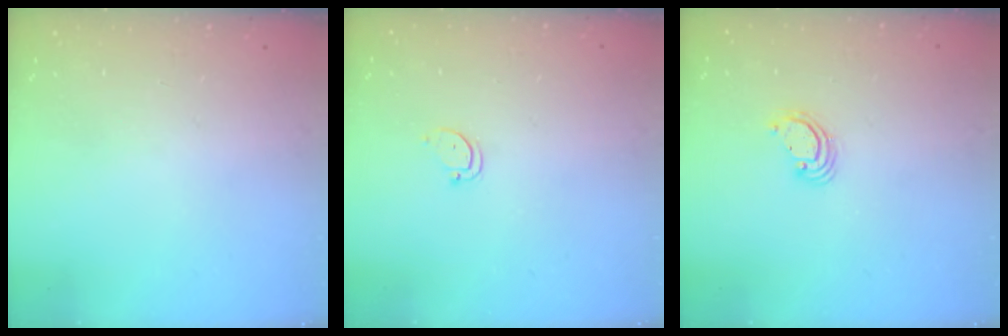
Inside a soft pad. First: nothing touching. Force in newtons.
{"total": 2.9, "press": 2.9, "slide": 0.2}
{"total": 3.6, "press": 3.6, "slide": 0.3}